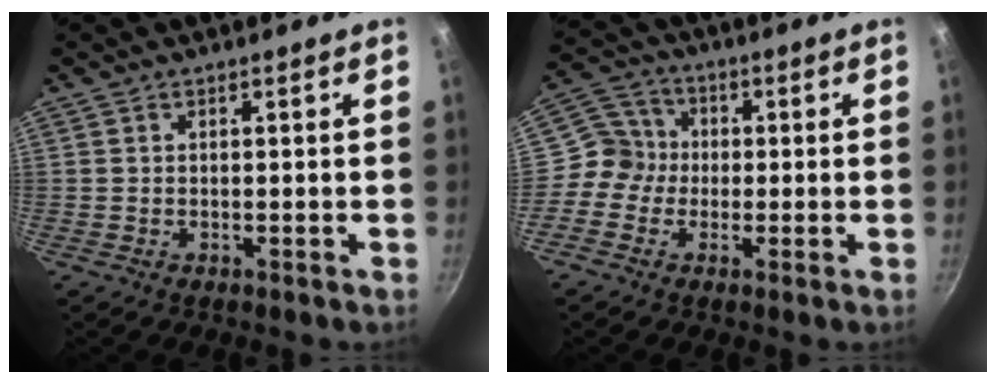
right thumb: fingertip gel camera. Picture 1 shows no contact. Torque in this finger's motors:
{"motor_torque": [0.24, 0.06, -0.08, 0.22, -0.04]}